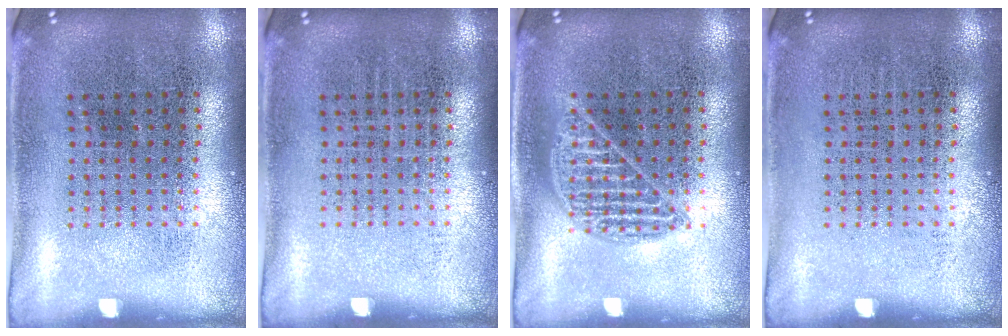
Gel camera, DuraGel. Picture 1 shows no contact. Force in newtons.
{"total": 0.0}
{"total": 0.9, "press": 0.9, "slide": 0.0}
{"total": 0.0}